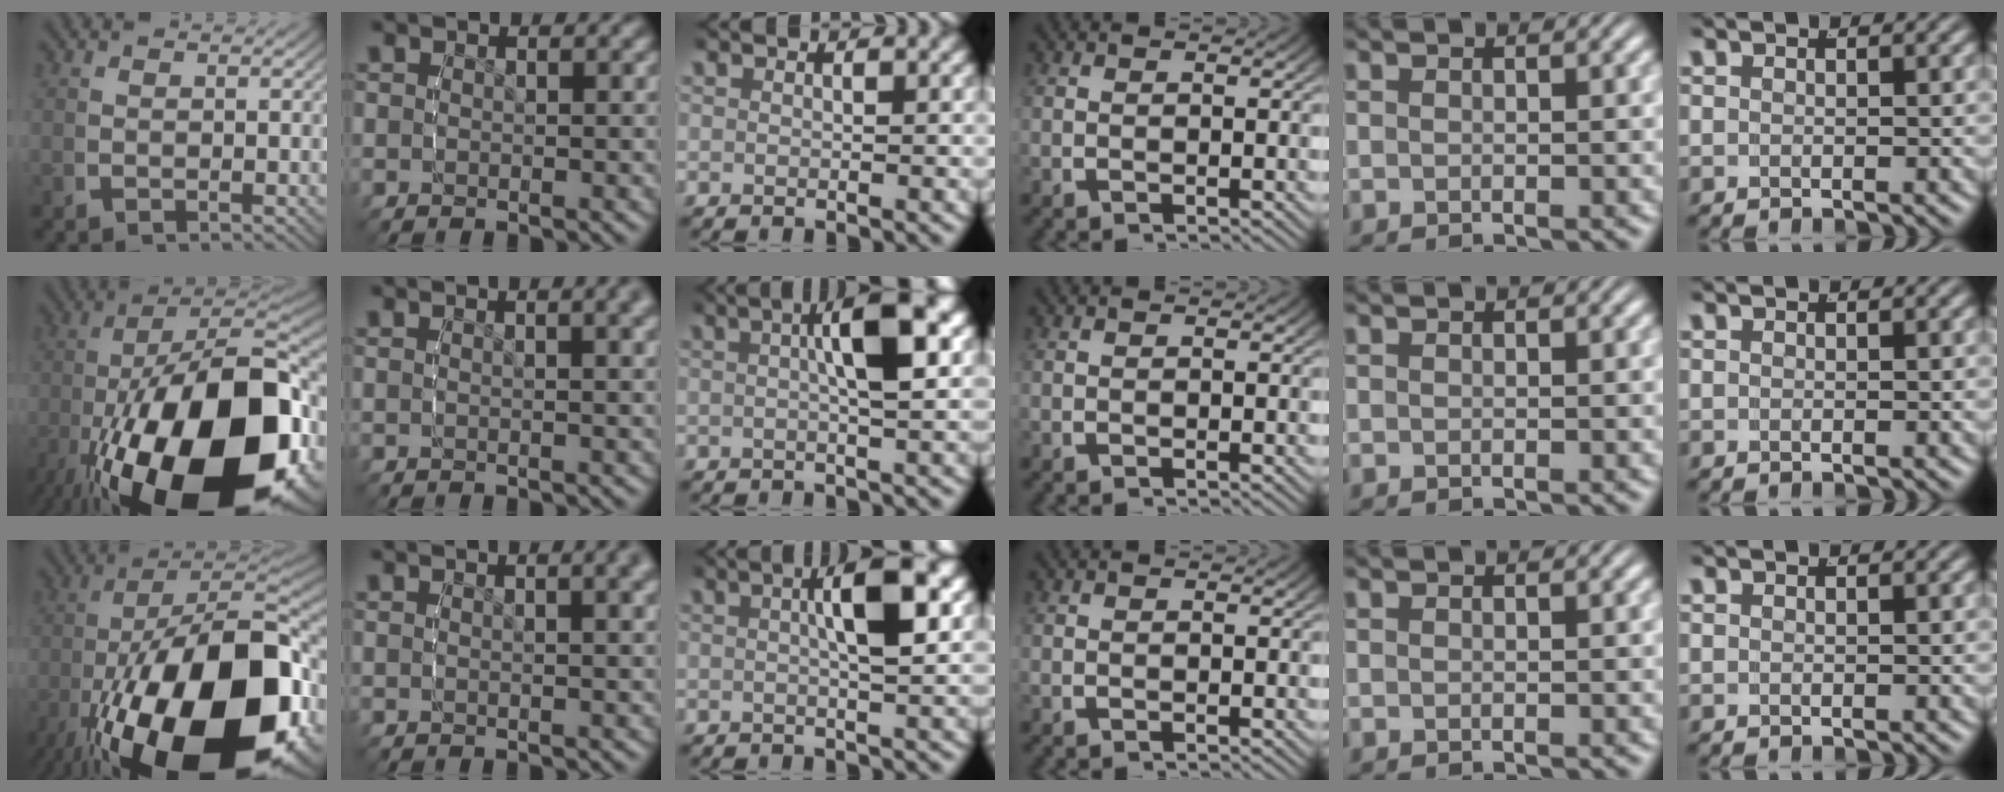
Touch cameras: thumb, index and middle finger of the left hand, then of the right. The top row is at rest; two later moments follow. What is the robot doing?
{"motion": "lift_and_place", "object": "screwdriver"}